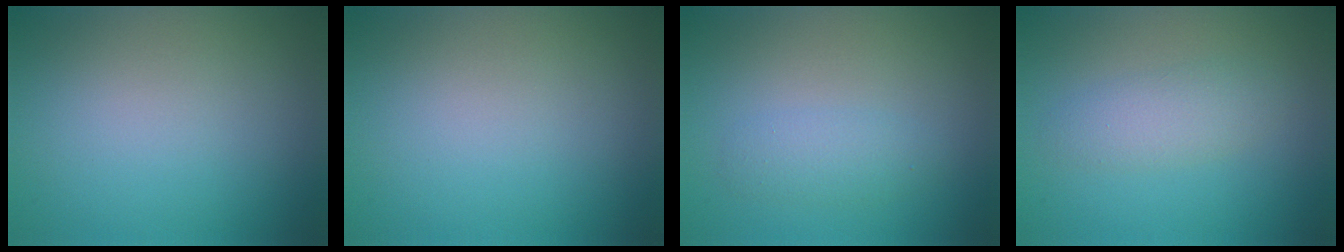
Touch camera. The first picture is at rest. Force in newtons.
{"total": 0.0}
{"total": 1.7, "press": 1.7, "slide": 0.0}
{"total": 2.4, "press": 2.4, "slide": 0.1}